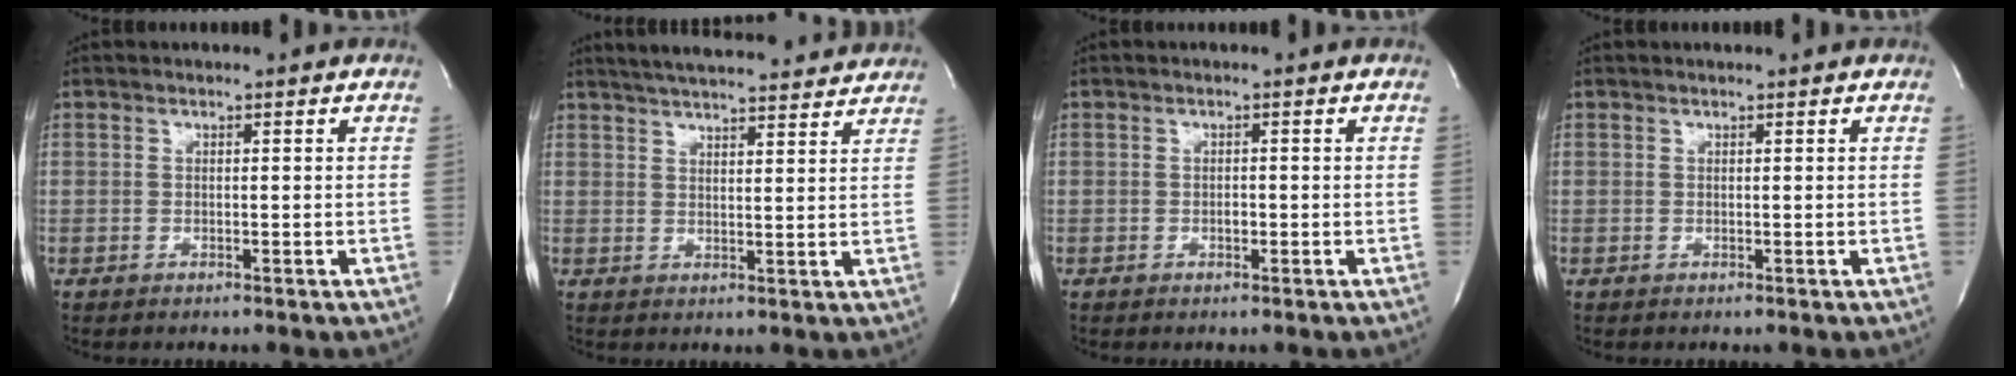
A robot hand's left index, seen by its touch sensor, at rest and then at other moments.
{"total": 17.1, "force": [15.7, 2.2, 6.4], "torque": [-0.102, 0.032, 0.214]}
{"total": 0.8, "force": [-0.3, 0.4, 0.6], "torque": [-0.012, 0.001, -0.005]}
{"total": 0.9, "force": [0.8, 0.0, 0.4], "torque": [-0.007, 0.010, 0.015]}